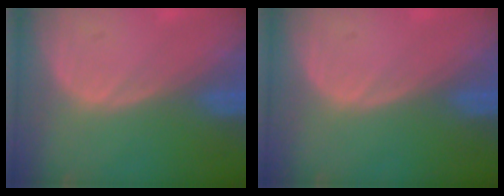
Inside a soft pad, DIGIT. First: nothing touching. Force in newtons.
{"total": 0.0}